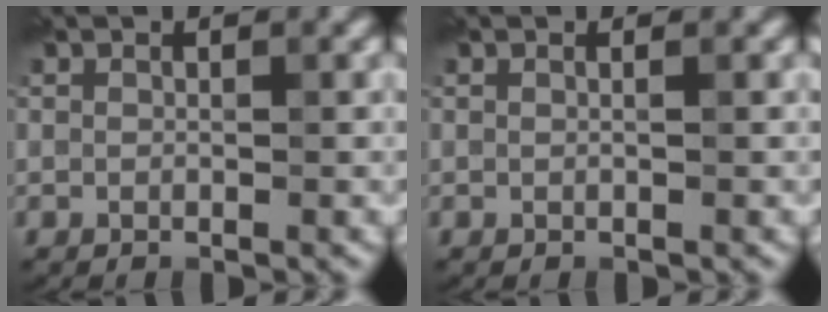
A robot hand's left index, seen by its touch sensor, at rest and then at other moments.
{"total": 0.0}